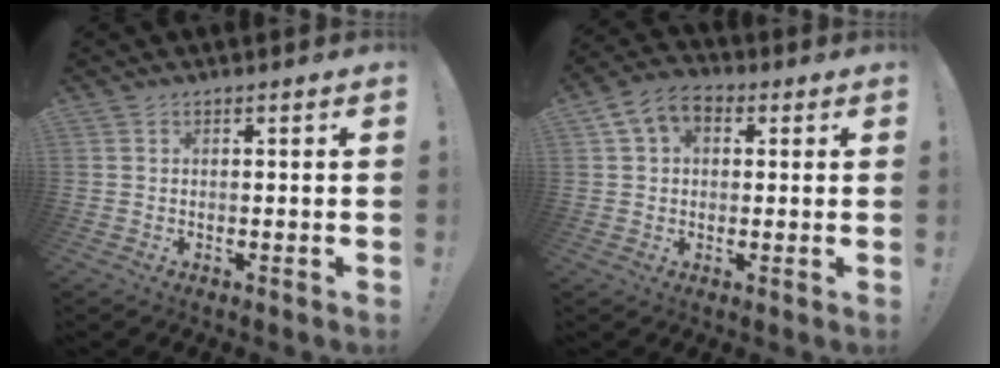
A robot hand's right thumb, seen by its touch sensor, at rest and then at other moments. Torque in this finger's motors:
{"motor_torque": [-0.07, -0.05, 0.42, 0.40, 0.01]}